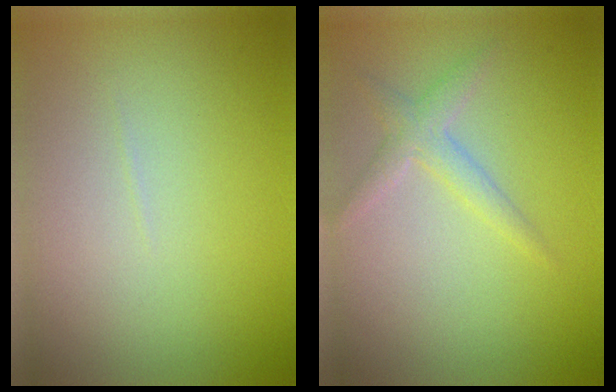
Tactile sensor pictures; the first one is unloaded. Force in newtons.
{"total": 1.9, "press": 1.9, "slide": 0.1}